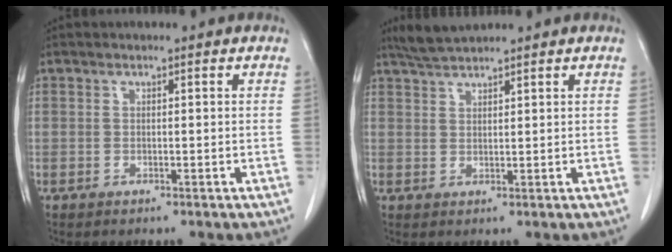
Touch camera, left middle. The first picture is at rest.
{"total": 3.3, "force": [3.2, -0.1, 1.0], "torque": [-0.029, 0.011, 0.066]}